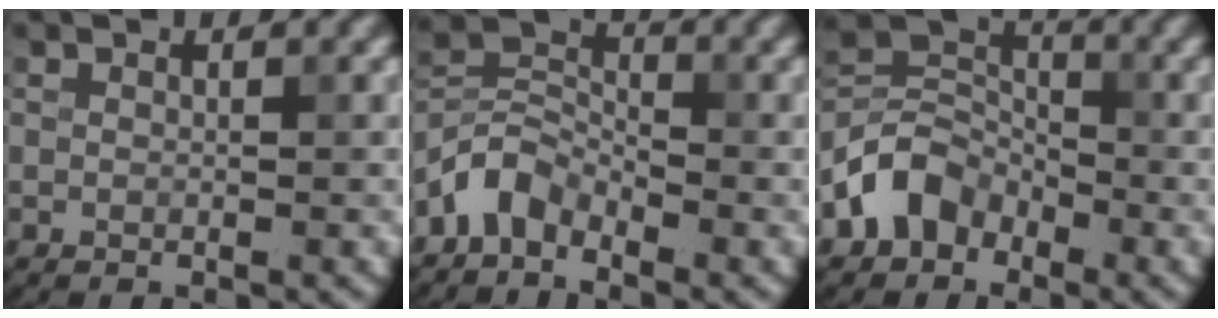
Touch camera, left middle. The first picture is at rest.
{"total": 3.7, "force": [-2.7, 2.0, 1.5], "torque": [-0.028, 0.012, -0.066]}
{"total": 4.6, "force": [-2.6, 3.4, 1.6], "torque": [-0.027, 0.008, -0.062]}